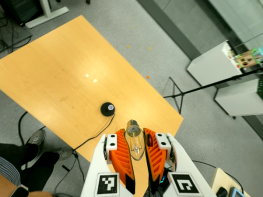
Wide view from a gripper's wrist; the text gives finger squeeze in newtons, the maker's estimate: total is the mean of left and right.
{"total": 20.8, "left": 25.6, "right": 16.0}